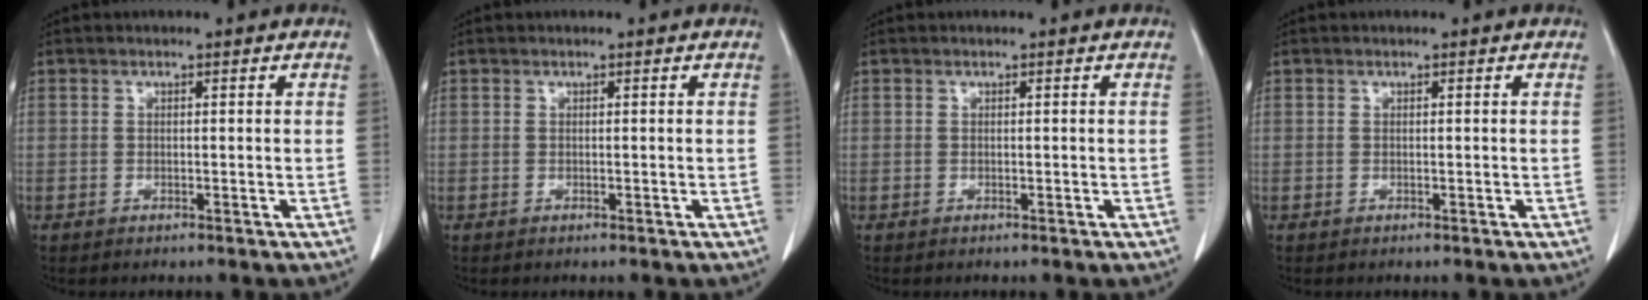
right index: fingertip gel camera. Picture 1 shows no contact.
{"total": 0.0}
{"total": 0.0}
{"total": 0.0}